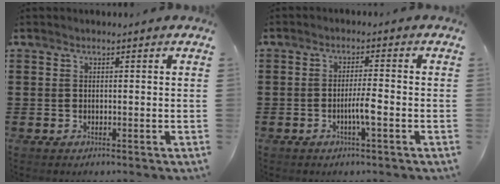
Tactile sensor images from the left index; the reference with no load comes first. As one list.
[{"total": 3.6, "force": [-1.2, 0.1, 3.3], "torque": [-0.067, -0.005, -0.026]}]